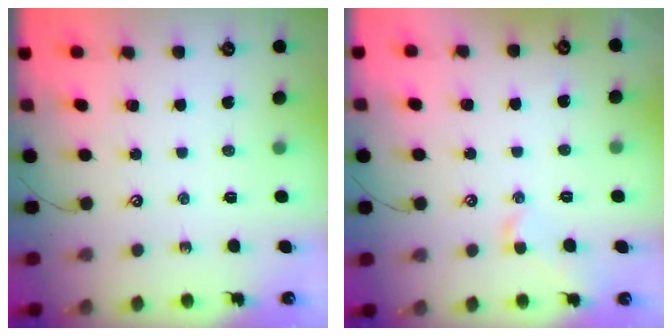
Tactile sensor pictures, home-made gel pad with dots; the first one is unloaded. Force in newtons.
{"total": 1.2, "press": 1.0, "slide": 0.7}